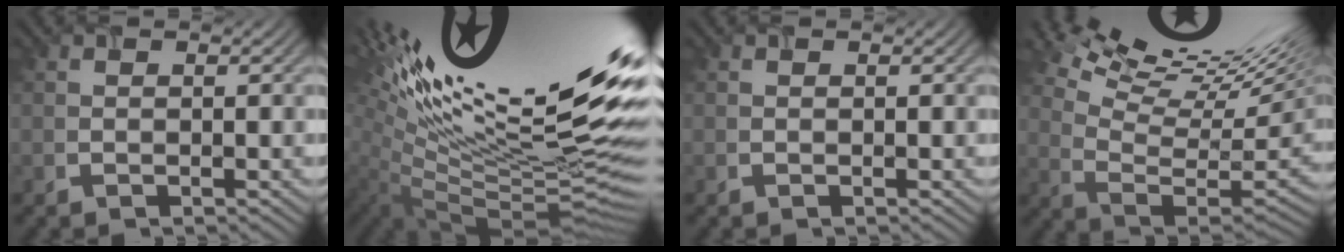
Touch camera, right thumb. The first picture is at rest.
{"total": 20.1, "force": [8.6, 5.3, 17.3], "torque": [-0.246, 0.052, 0.145]}
{"total": 0.0}
{"total": 15.4, "force": [9.4, 4.1, 11.6], "torque": [-0.216, 0.016, 0.140]}